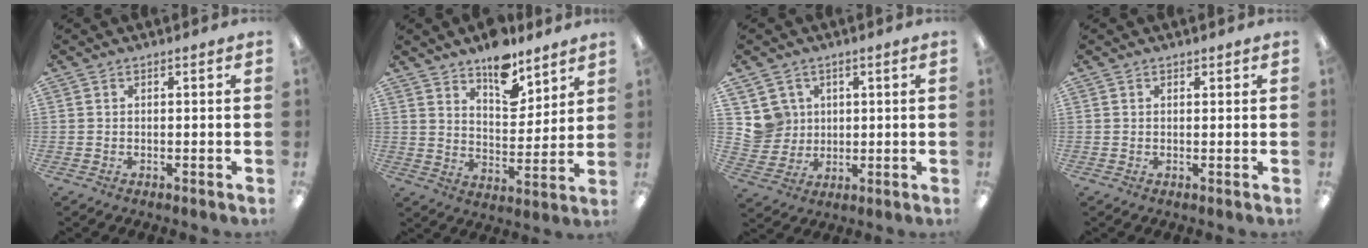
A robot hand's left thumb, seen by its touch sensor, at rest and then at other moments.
{"total": 10.8, "force": [8.7, 4.7, 4.3], "torque": [-0.051, -0.060, 0.155]}
{"total": 6.9, "force": [2.8, 6.3, -0.1], "torque": [-0.007, -0.004, 0.057]}
{"total": 0.7, "force": [0.5, 0.5, 0.1], "torque": [0.006, -0.002, 0.008]}